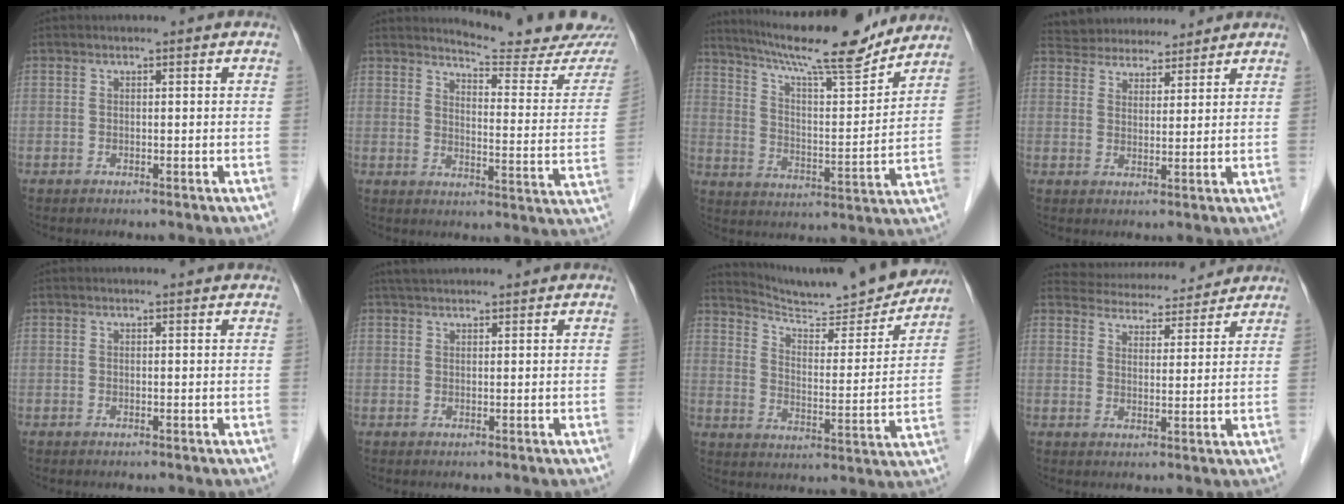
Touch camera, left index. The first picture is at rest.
{"total": 16.0, "force": [15.5, 0.1, 3.6], "torque": [-0.045, -0.107, 0.175]}
{"total": 18.9, "force": [16.7, 1.3, 8.8], "torque": [-0.151, -0.003, 0.256]}
{"total": 9.5, "force": [8.9, 2.7, 1.8], "torque": [-0.025, 0.022, 0.139]}
{"total": 2.1, "force": [2.0, 0.2, 0.4], "torque": [-0.011, 0.002, 0.016]}
{"total": 4.5, "force": [4.1, 0.8, 1.7], "torque": [-0.024, 0.034, 0.065]}
{"total": 19.9, "force": [18.7, 1.6, 6.7], "torque": [-0.105, -0.047, 0.258]}
{"total": 12.5, "force": [12.0, 2.7, 2.3], "torque": [-0.027, 0.017, 0.163]}